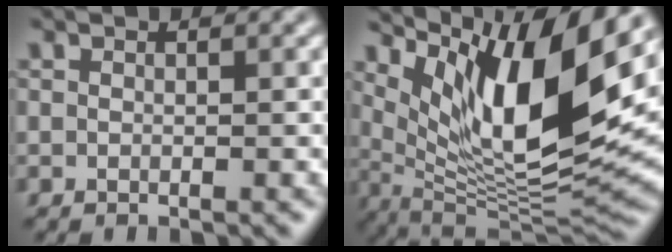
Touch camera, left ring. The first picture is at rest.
{"total": 13.3, "force": [5.6, 3.9, 11.4], "torque": [-0.193, -0.008, 0.111]}